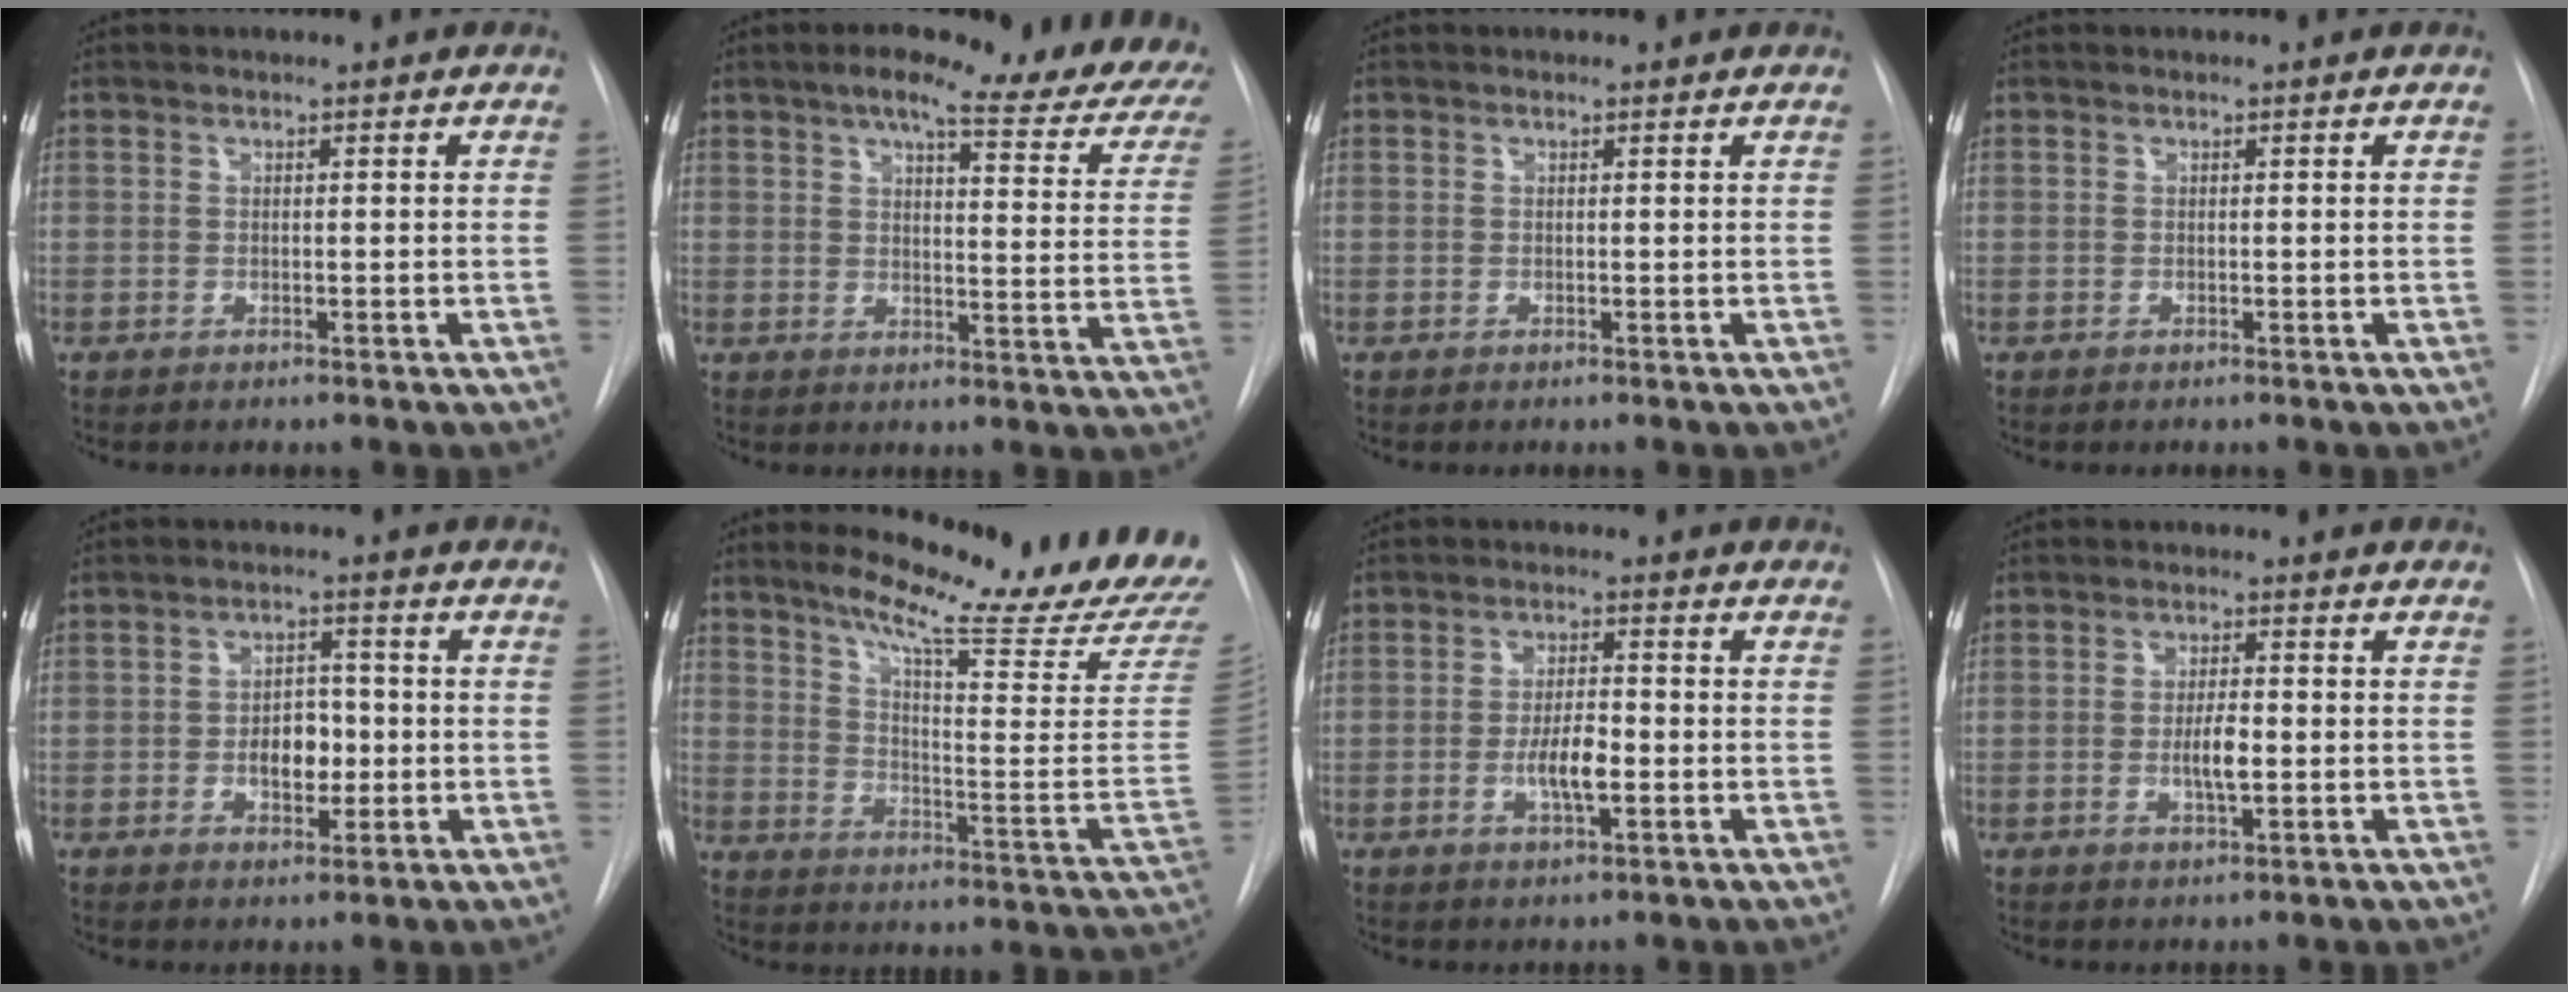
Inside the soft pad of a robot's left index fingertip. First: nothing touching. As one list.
[{"total": 22.0, "force": [16.9, 3.9, 13.5], "torque": [-0.173, -0.017, 0.187]}, {"total": 0.0}, {"total": 0.0}, {"total": 5.2, "force": [-0.8, 3.2, 4.1], "torque": [-0.061, 0.011, -0.008]}, {"total": 21.9, "force": [19.2, 0.2, 10.5], "torque": [-0.158, -0.105, 0.247]}, {"total": 5.0, "force": [-1.3, 1.3, 4.7], "torque": [-0.087, 0.000, -0.020]}, {"total": 3.9, "force": [-0.6, 0.9, 3.7], "torque": [-0.068, -0.001, -0.008]}]